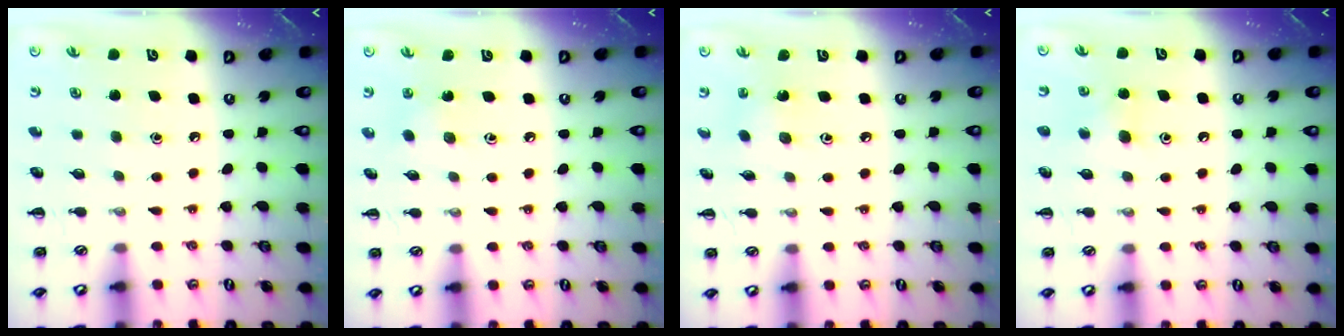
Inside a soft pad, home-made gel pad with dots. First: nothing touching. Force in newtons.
{"total": 2.7, "press": 2.6, "slide": 0.8}
{"total": 1.5, "press": 1.5, "slide": 0.5}
{"total": 5.2, "press": 5.0, "slide": 1.3}